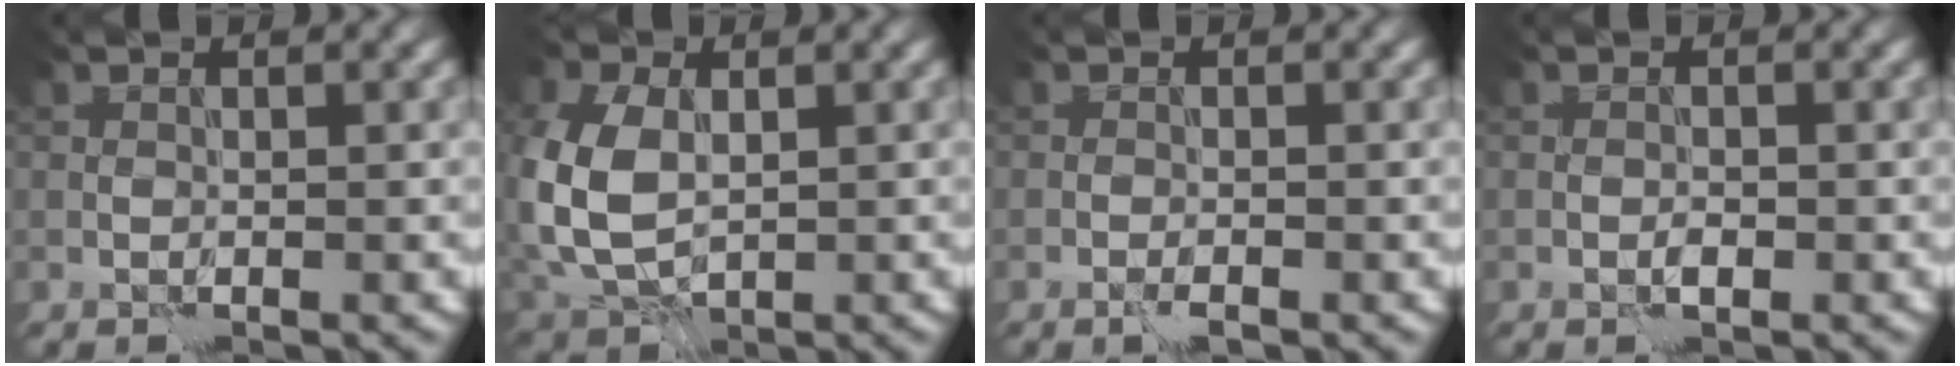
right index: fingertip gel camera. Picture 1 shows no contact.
{"total": 7.2, "force": [0.2, 4.9, 5.2], "torque": [-0.144, -0.001, 0.005]}
{"total": 0.9, "force": [-0.7, 0.0, 0.5], "torque": [-0.010, -0.001, -0.013]}
{"total": 0.6, "force": [-0.4, 0.2, 0.5], "torque": [-0.009, 0.001, -0.007]}